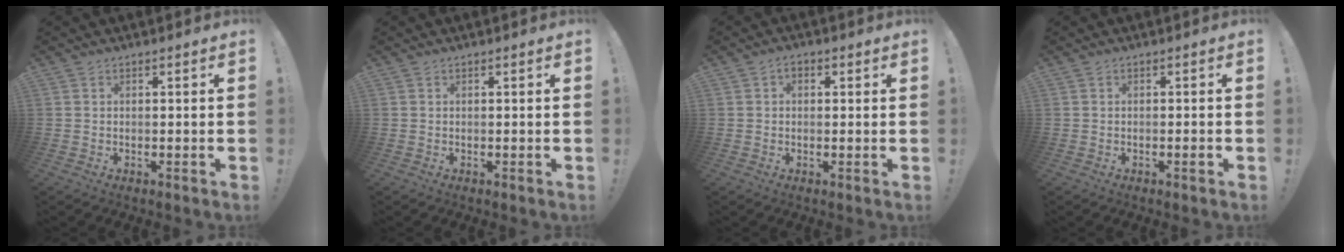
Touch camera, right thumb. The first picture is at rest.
{"total": 0.0}
{"total": 2.0, "force": [0.1, 1.5, 1.3], "torque": [-0.019, 0.006, -0.001]}
{"total": 1.3, "force": [-0.5, 0.1, 1.2], "torque": [-0.010, -0.002, -0.009]}